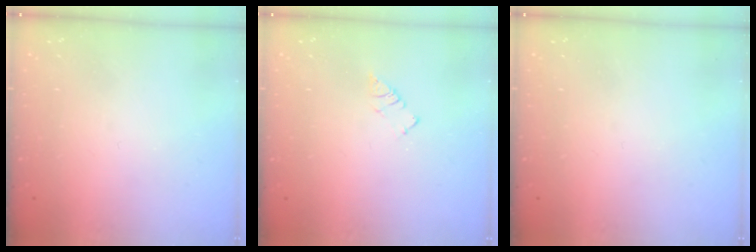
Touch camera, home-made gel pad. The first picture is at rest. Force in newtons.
{"total": 2.9, "press": 2.9, "slide": 0.4}
{"total": 0.0}